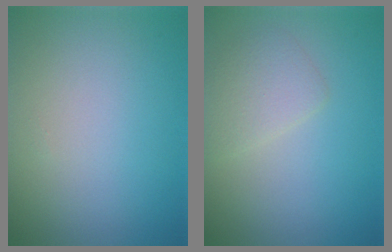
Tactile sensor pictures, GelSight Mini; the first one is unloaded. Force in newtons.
{"total": 2.2, "press": 2.2, "slide": 0.0}